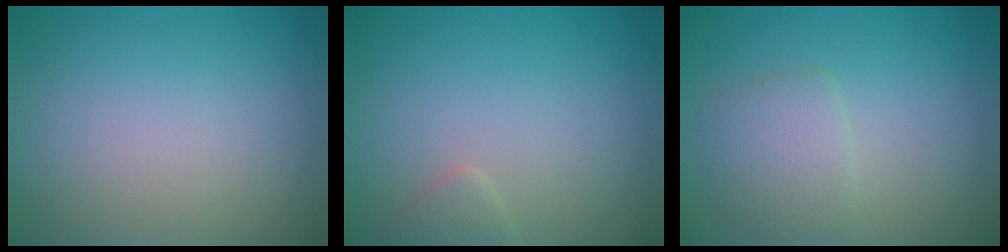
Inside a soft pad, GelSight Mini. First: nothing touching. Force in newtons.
{"total": 1.0, "press": 1.0, "slide": 0.1}
{"total": 2.6, "press": 2.6, "slide": 0.1}